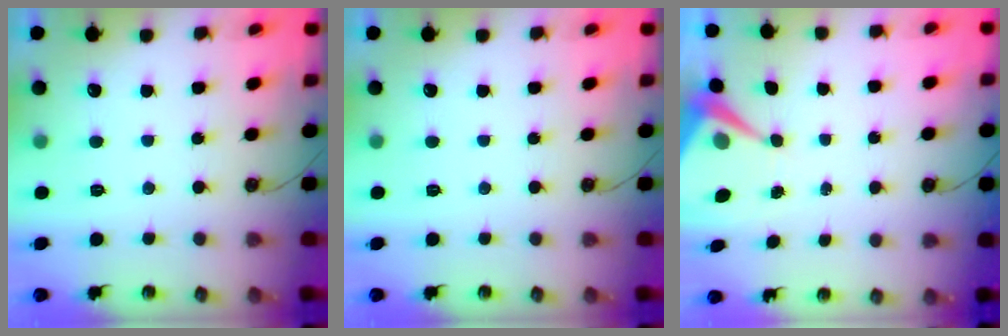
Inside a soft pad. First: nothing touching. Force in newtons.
{"total": 0.0}
{"total": 6.6, "press": 6.5, "slide": 0.7}